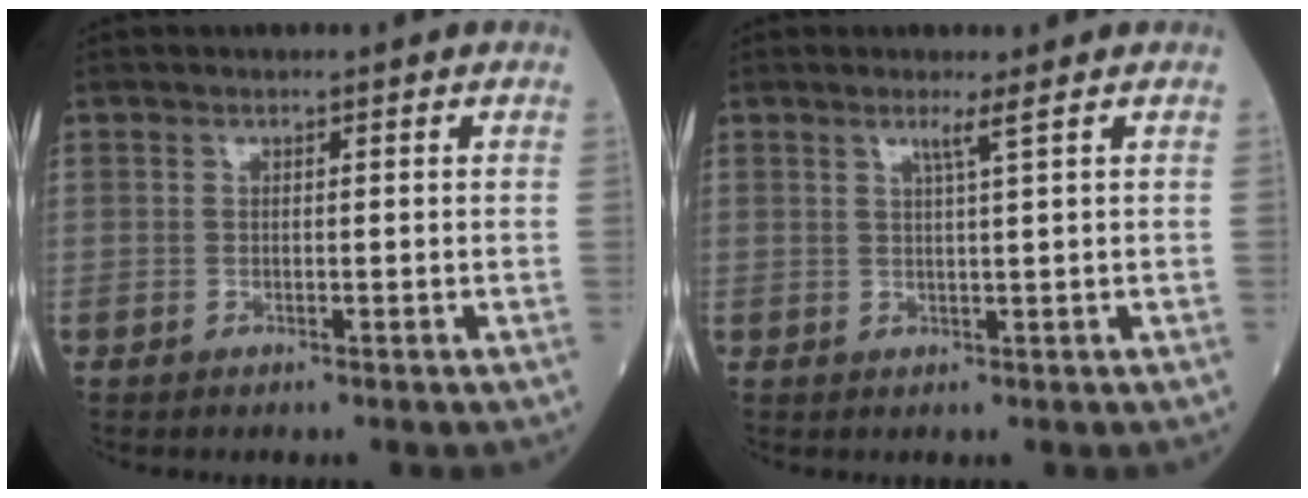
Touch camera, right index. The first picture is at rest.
{"total": 1.9, "force": [1.1, -0.8, 1.4], "torque": [-0.031, -0.007, 0.024]}